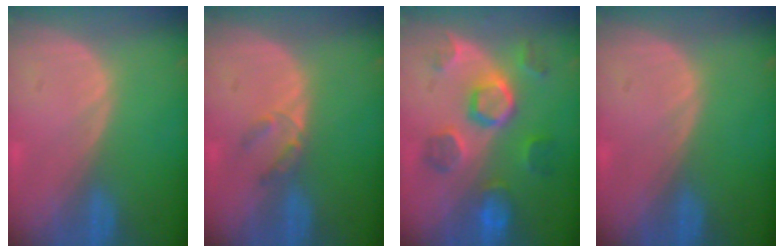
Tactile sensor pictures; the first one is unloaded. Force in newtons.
{"total": 2.5, "press": 2.3, "slide": 1.0}
{"total": 8.5, "press": 8.4, "slide": 0.8}
{"total": 0.0}